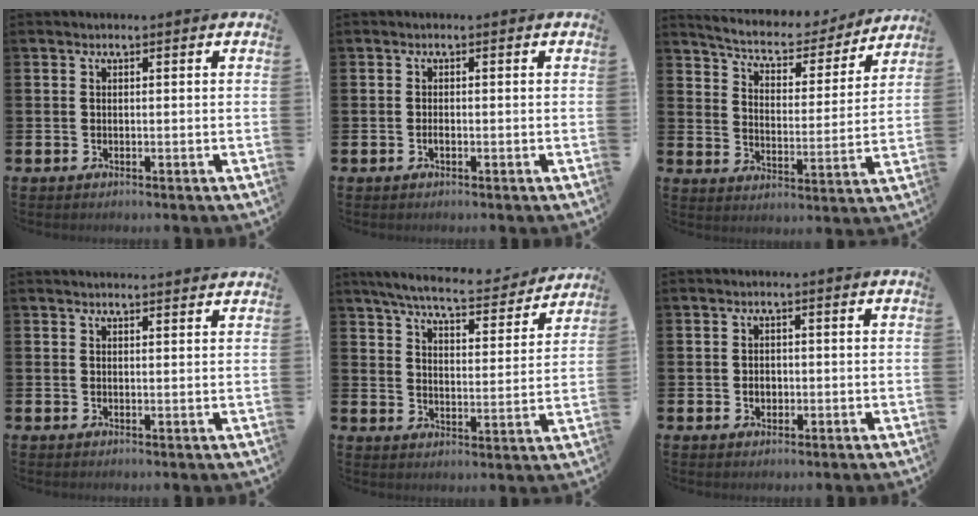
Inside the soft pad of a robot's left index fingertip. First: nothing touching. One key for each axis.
{"total": 0.7, "fx": -0.4, "fy": 0.3, "fz": 0.6, "tx": -0.015, "ty": 0.000, "tz": -0.006}
{"total": 6.4, "fx": 5.8, "fy": 2.0, "fz": 1.6, "tx": -0.052, "ty": -0.044, "tz": 0.094}
{"total": 1.6, "fx": 1.6, "fy": 0.0, "fz": 0.0, "tx": 0.009, "ty": -0.011, "tz": 0.028}
{"total": 7.3, "fx": 6.9, "fy": 0.9, "fz": 2.4, "tx": -0.063, "ty": -0.044, "tz": 0.117}
{"total": 1.6, "fx": -0.2, "fy": 1.3, "fz": 0.9, "tx": -0.005, "ty": 0.003, "tz": -0.009}